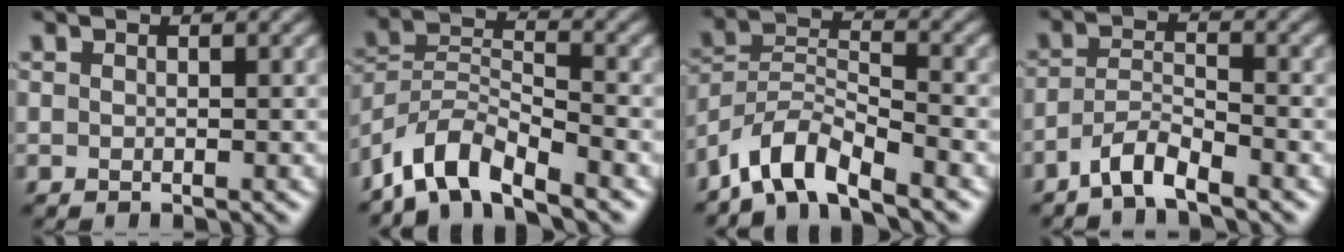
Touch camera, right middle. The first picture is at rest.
{"total": 6.2, "force": [-5.0, 1.8, 3.2], "torque": [-0.053, 0.001, -0.102]}
{"total": 5.6, "force": [-4.5, 1.5, 2.9], "torque": [-0.049, 0.002, -0.094]}
{"total": 3.3, "force": [-2.6, 0.6, 1.9], "torque": [-0.035, 0.007, -0.057]}